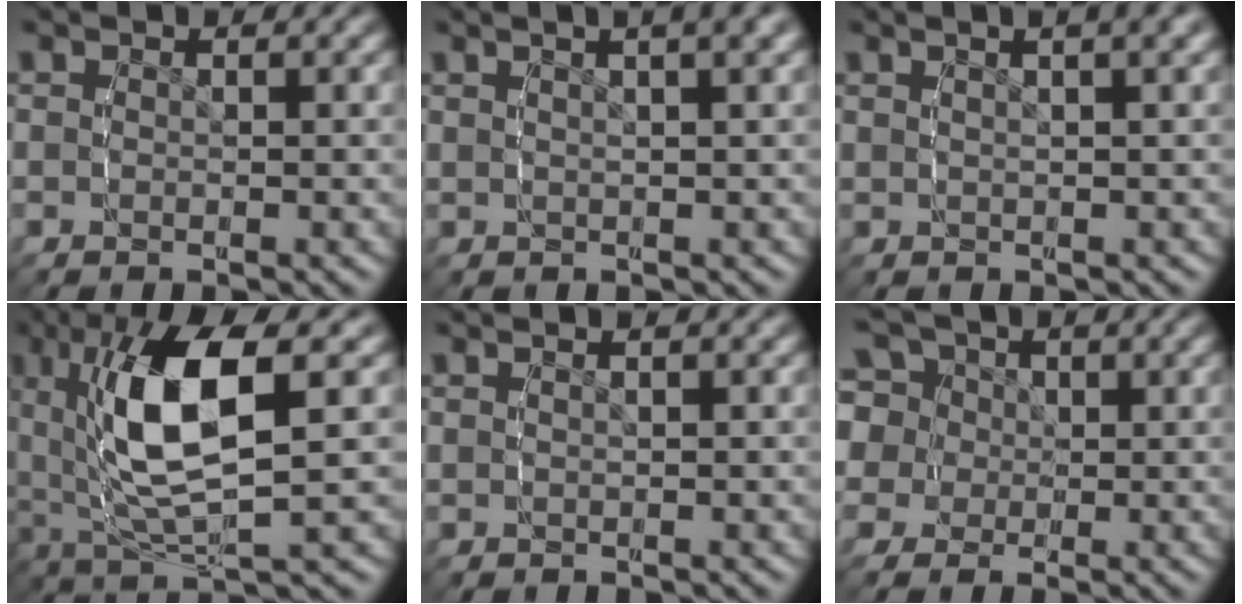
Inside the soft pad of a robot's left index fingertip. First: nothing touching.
{"total": 5.1, "force": [3.0, 1.3, 3.9], "torque": [-0.035, 0.027, 0.042]}
{"total": 4.2, "force": [2.4, 0.9, 3.3], "torque": [-0.028, 0.023, 0.035]}
{"total": 10.4, "force": [1.4, 4.2, 9.4], "torque": [-0.195, -0.001, 0.034]}
{"total": 0.7, "force": [0.4, -0.2, 0.5], "torque": [-0.007, 0.002, 0.011]}
{"total": 10.3, "force": [1.8, 9.2, 4.1], "torque": [-0.109, -0.016, 0.024]}